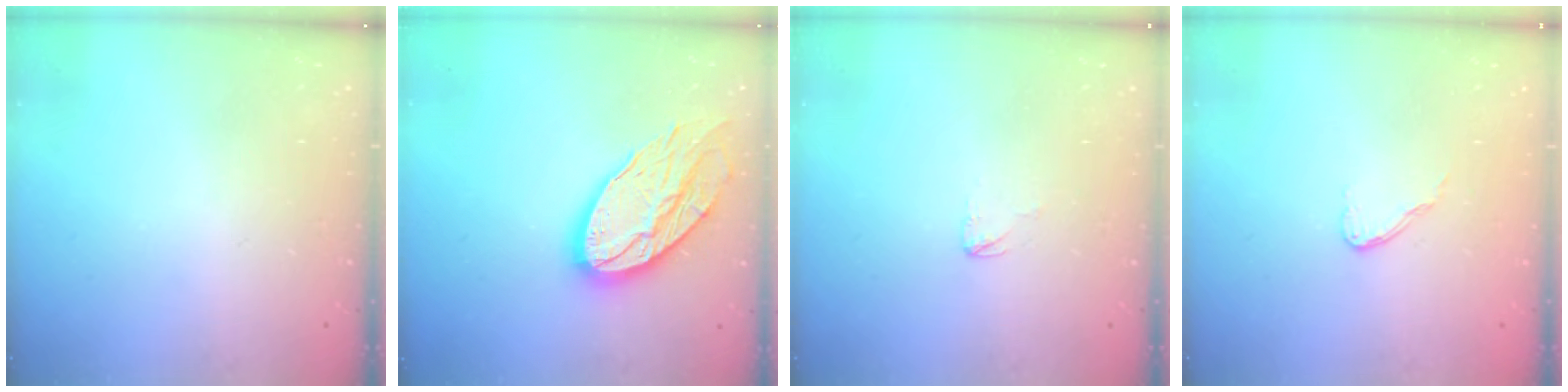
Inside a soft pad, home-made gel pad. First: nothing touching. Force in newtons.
{"total": 19.0, "press": 18.9, "slide": 1.5}
{"total": 2.1, "press": 2.1, "slide": 0.2}
{"total": 5.1, "press": 5.1, "slide": 0.4}